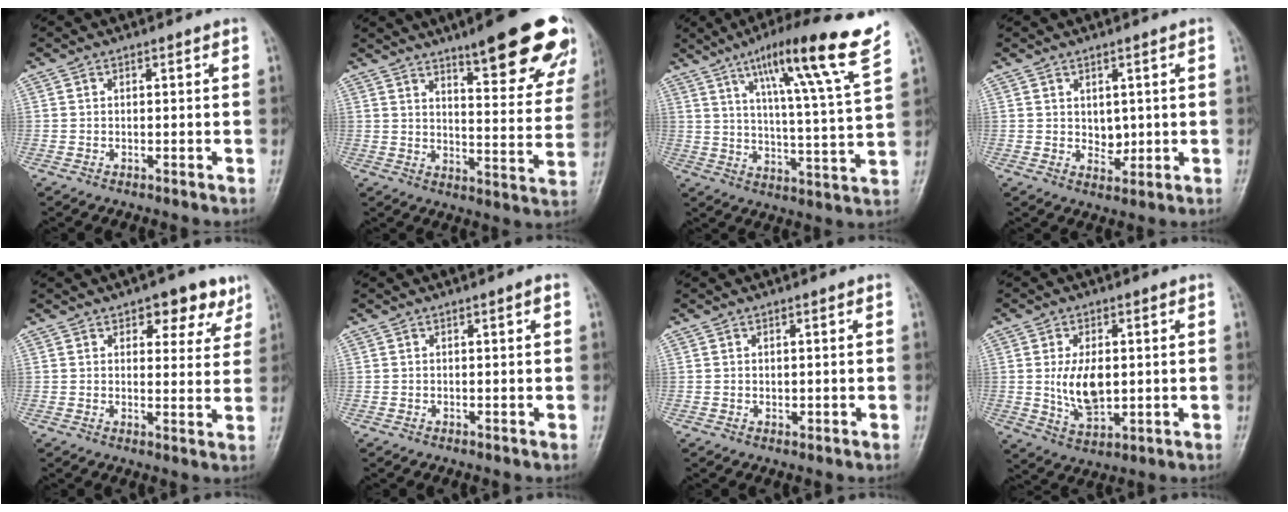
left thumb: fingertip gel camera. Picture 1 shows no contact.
{"total": 21.5, "force": [14.0, 4.9, 15.5], "torque": [-0.164, -0.066, 0.185]}
{"total": 18.2, "force": [11.1, 0.1, 14.4], "torque": [-0.211, -0.050, 0.164]}
{"total": 3.3, "force": [0.7, 2.4, 2.2], "torque": [-0.019, -0.010, 0.019]}
{"total": 8.0, "force": [4.9, 4.2, 4.7], "torque": [-0.021, -0.021, 0.062]}
{"total": 1.0, "force": [0.4, 0.0, 0.9], "torque": [-0.015, 0.001, 0.006]}
{"total": 0.9, "force": [0.4, 0.5, 0.6], "torque": [-0.005, -0.004, 0.009]}
{"total": 8.5, "force": [0.6, 4.8, 7.0], "torque": [-0.117, -0.012, 0.021]}